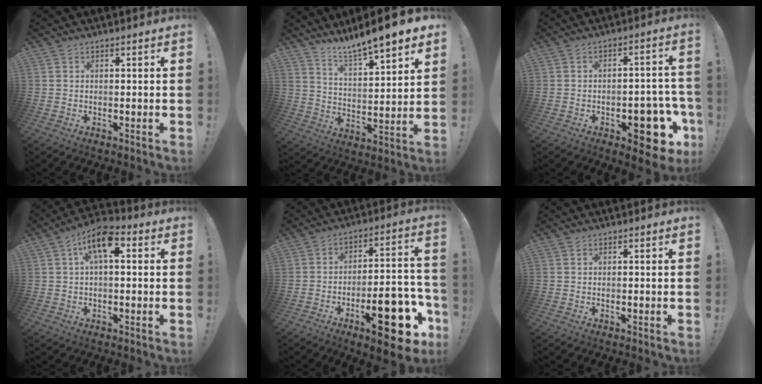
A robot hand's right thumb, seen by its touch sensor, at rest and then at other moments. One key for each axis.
{"total": 10.4, "fx": 9.5, "fy": 0.7, "fz": 4.2, "tx": -0.078, "ty": -0.079, "tz": 0.161}
{"total": 13.2, "fx": -6.2, "fy": 6.3, "fz": 9.8, "tx": -0.081, "ty": 0.038, "tz": -0.091}
{"total": 9.3, "fx": 2.9, "fy": 4.2, "fz": 7.8, "tx": -0.123, "ty": -0.004, "tz": 0.051}
{"total": 20.4, "fx": -10.0, "fy": 7.2, "fz": 16.2, "tx": -0.205, "ty": 0.063, "tz": -0.146}
{"total": 0.0}